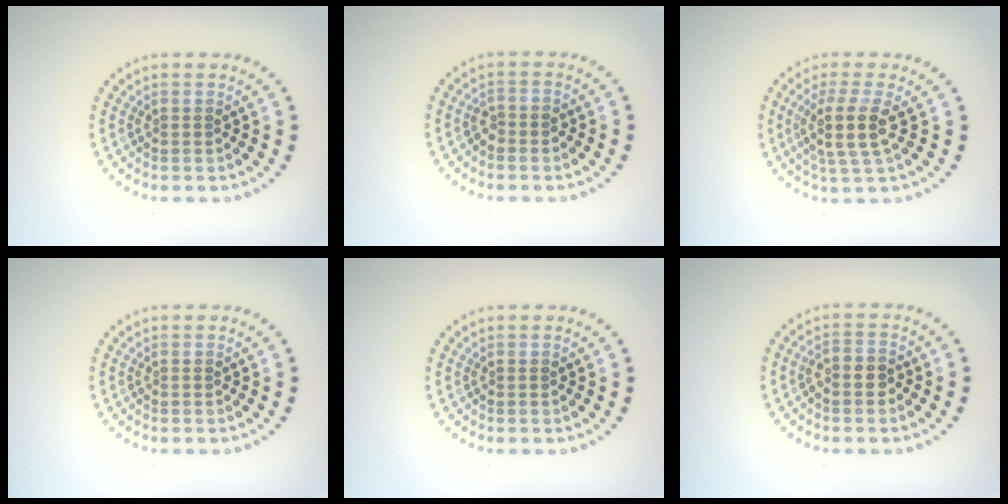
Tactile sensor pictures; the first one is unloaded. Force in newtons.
{"total": 1.0, "press": 0.9, "slide": 0.4}
{"total": 3.6, "press": 2.9, "slide": 2.2}
{"total": 0.0}
{"total": 0.0}
{"total": 1.9, "press": 1.8, "slide": 0.8}